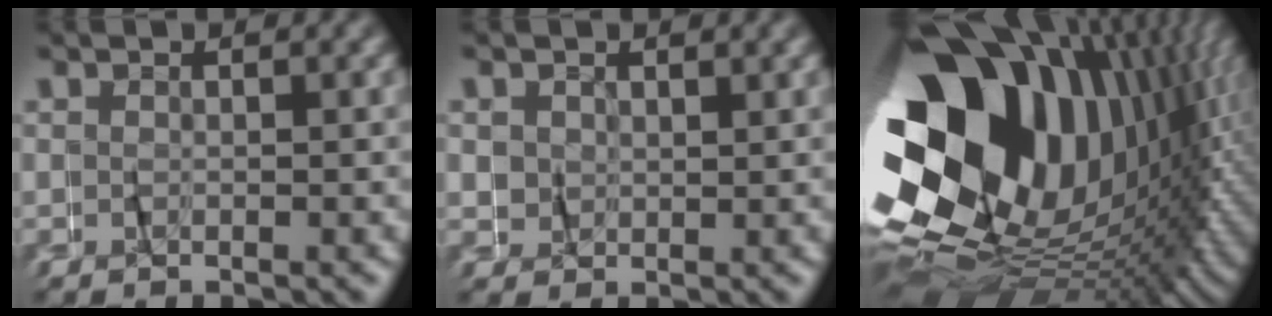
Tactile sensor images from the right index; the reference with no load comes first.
{"total": 1.5, "force": [0.7, 1.3, 0.0], "torque": [-0.008, -0.001, 0.016]}
{"total": 35.4, "force": [-2.0, 23.3, 26.6], "torque": [-0.401, -0.018, -0.021]}